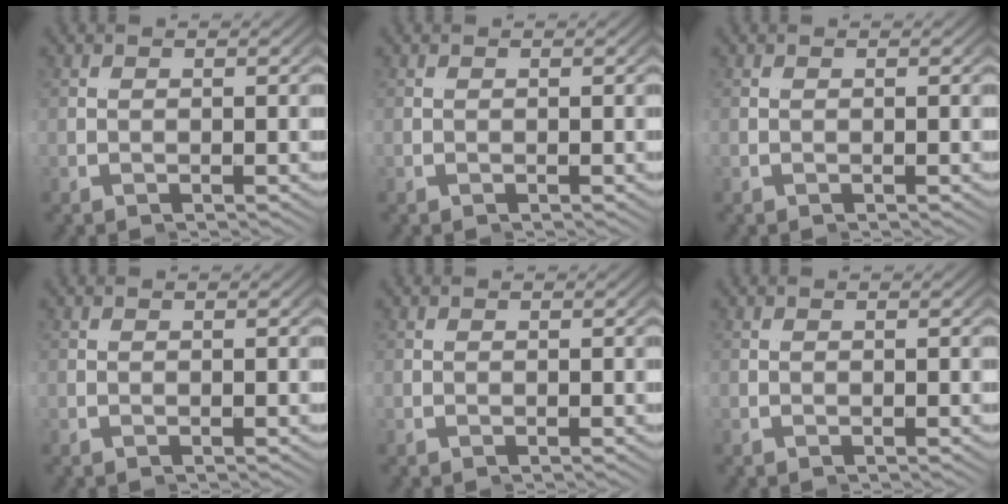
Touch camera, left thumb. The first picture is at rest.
{"total": 0.0}
{"total": 0.0}
{"total": 0.0}
{"total": 0.0}
{"total": 0.0}